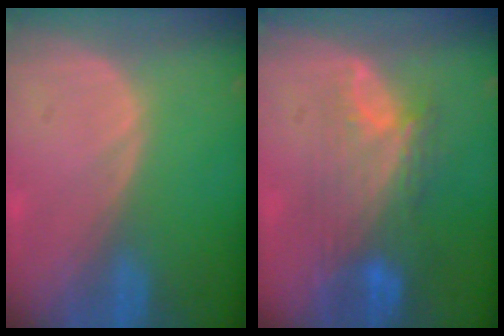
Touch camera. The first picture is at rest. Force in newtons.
{"total": 8.7, "press": 7.8, "slide": 3.8}